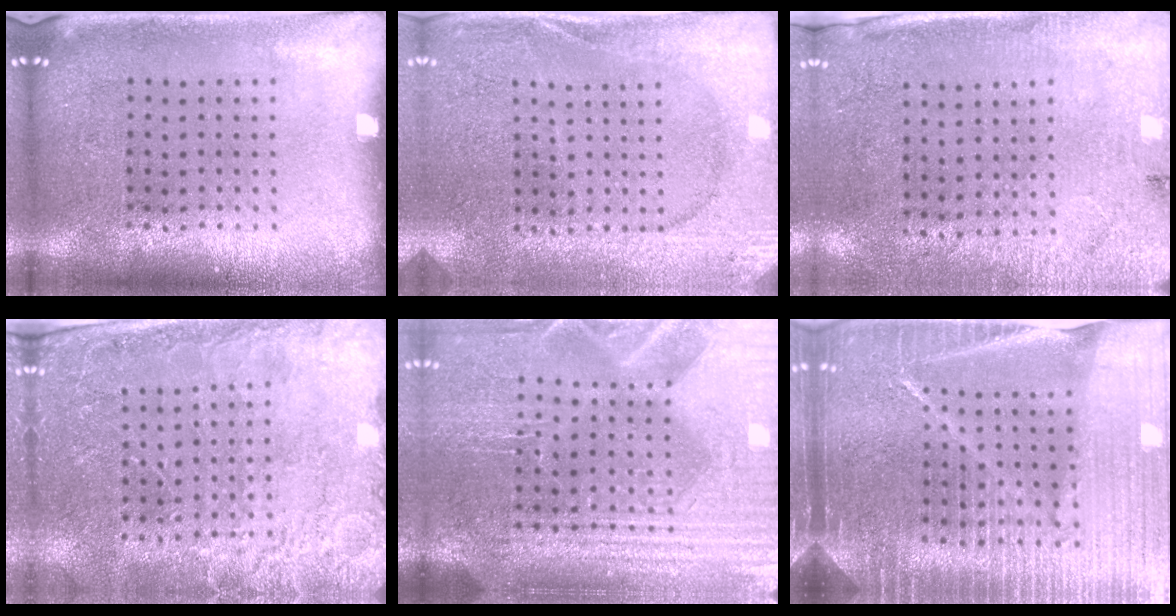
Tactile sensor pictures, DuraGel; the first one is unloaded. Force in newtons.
{"total": 2.6, "press": 2.6, "slide": 0.4}
{"total": 2.6, "press": 2.2, "slide": 1.4}
{"total": 2.7, "press": 2.6, "slide": 0.3}
{"total": 4.1, "press": 3.9, "slide": 1.3}
{"total": 5.8, "press": 5.1, "slide": 2.9}